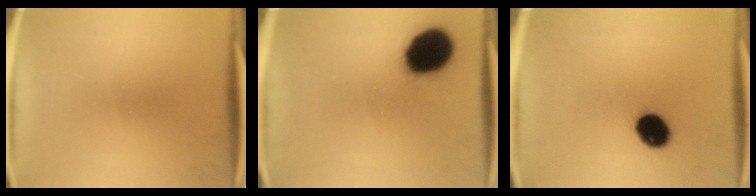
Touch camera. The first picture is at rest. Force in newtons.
{"total": 17.5}
{"total": 9.2}